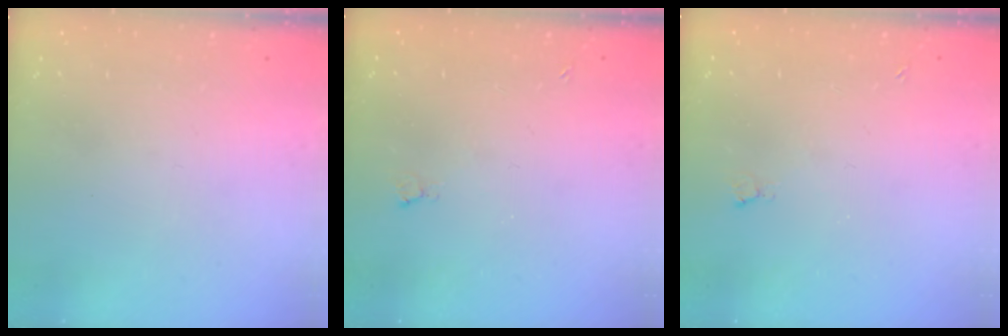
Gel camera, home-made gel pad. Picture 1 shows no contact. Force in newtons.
{"total": 2.5, "press": 2.4, "slide": 0.6}
{"total": 2.5, "press": 2.4, "slide": 0.6}